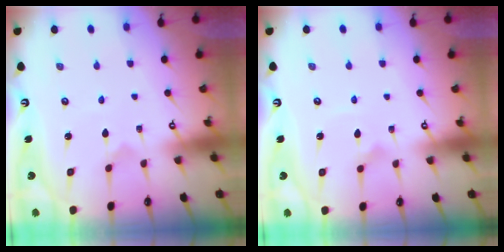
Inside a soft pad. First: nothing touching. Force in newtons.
{"total": 2.2, "press": 2.2, "slide": 0.1}